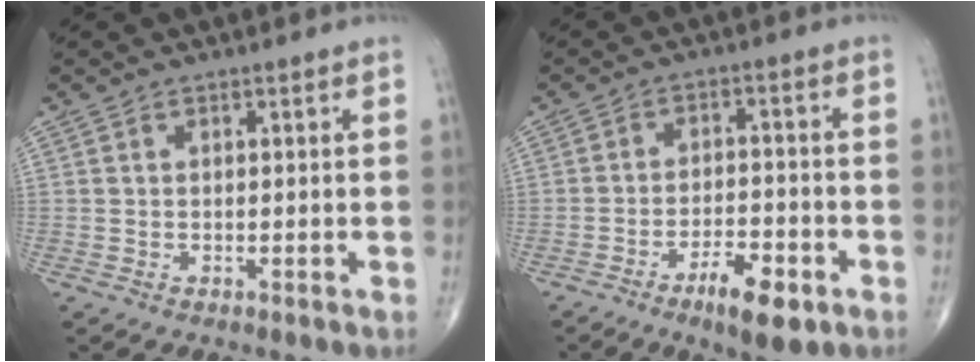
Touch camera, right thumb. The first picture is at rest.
{"total": 8.6, "force": [-4.8, 2.9, 6.6], "torque": [-0.106, 0.023, -0.073]}